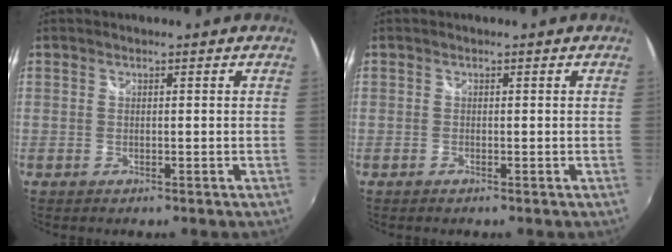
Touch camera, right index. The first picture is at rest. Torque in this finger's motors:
{"motor_torque": [0.02, -0.02, -0.03, -0.02]}